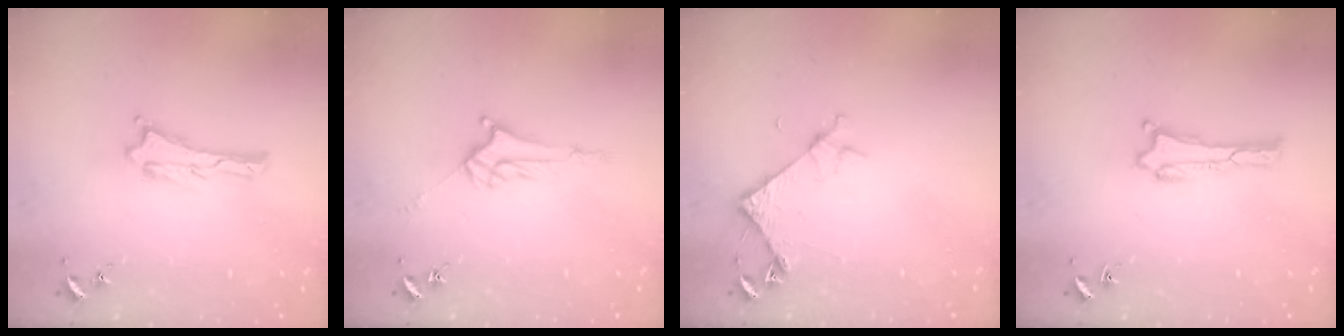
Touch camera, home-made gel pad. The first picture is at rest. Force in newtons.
{"total": 3.0, "press": 3.0, "slide": 0.3}
{"total": 4.6, "press": 4.6, "slide": 0.3}
{"total": 0.0}